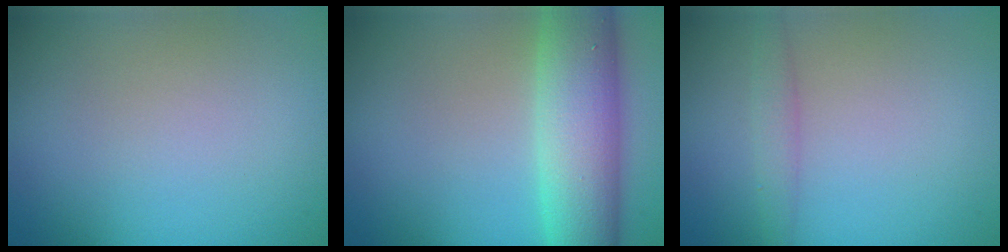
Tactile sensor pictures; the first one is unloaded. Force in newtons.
{"total": 8.5, "press": 8.5, "slide": 0.5}
{"total": 1.5, "press": 1.5, "slide": 0.1}